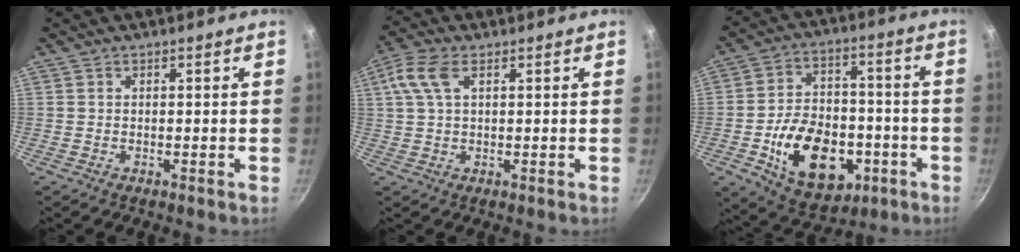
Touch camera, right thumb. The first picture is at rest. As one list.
[{"total": 6.6, "force": [2.3, 3.4, 5.1], "torque": [-0.107, 0.016, 0.042]}, {"total": 19.7, "force": [-5.9, 13.1, 13.4], "torque": [-0.184, 0.035, -0.078]}]